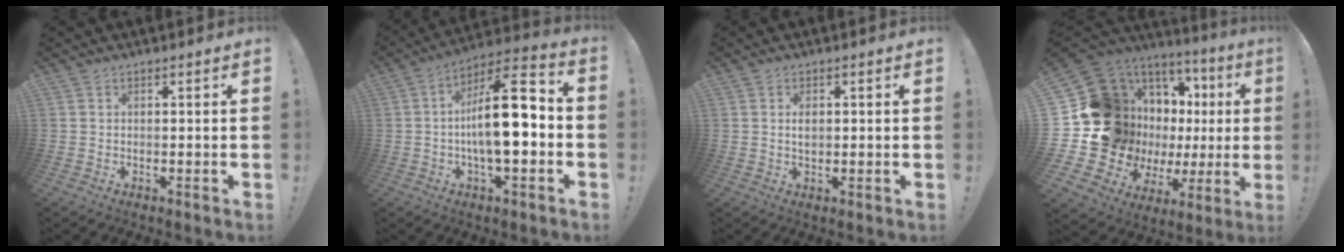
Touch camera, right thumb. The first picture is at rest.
{"total": 18.3, "force": [-1.7, 6.5, 17.0], "torque": [-0.266, 0.006, -0.033]}
{"total": 2.2, "force": [0.2, 1.3, 1.8], "torque": [-0.021, -0.003, 0.000]}
{"total": 20.6, "force": [3.2, 15.8, 12.9], "torque": [-0.219, -0.072, 0.131]}